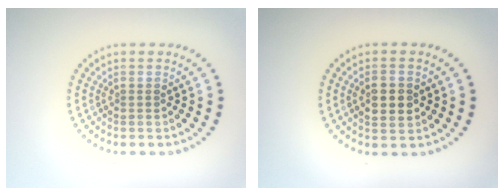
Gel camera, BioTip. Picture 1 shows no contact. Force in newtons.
{"total": 2.8, "press": 2.8, "slide": 0.1}